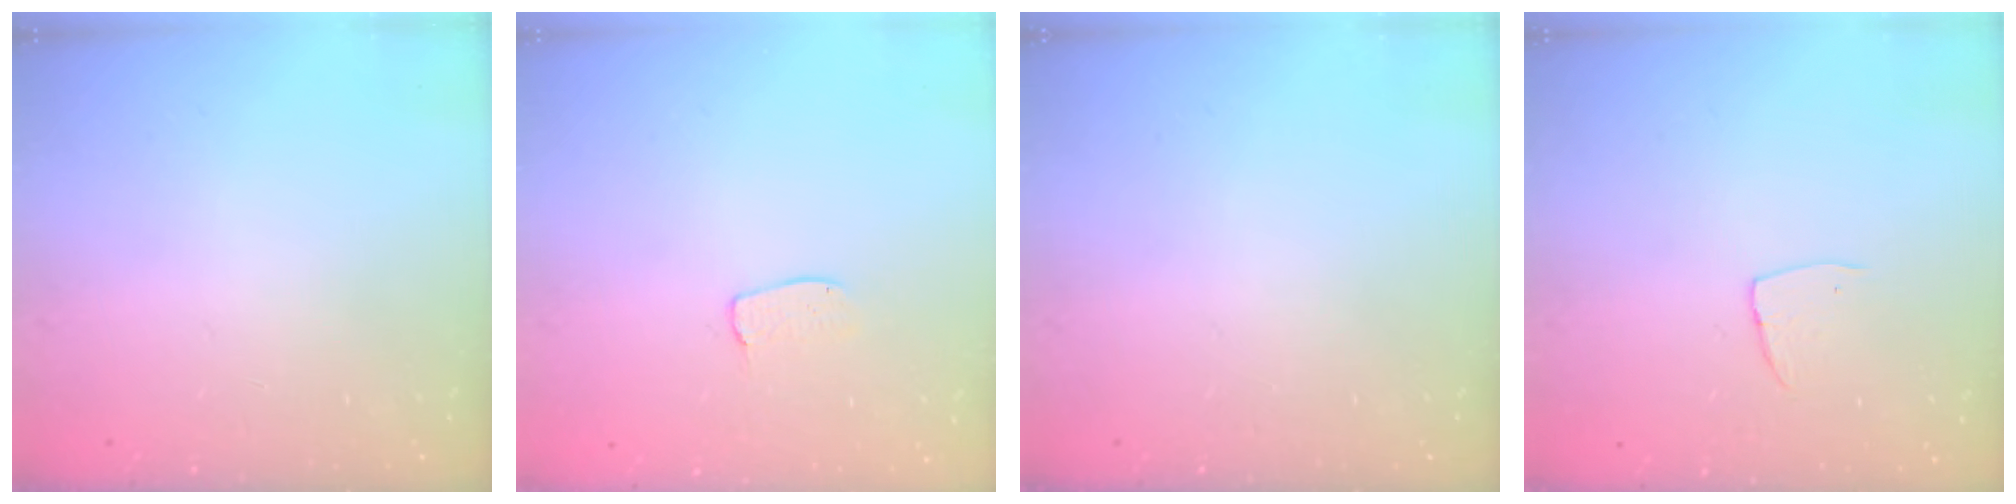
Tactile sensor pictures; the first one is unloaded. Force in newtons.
{"total": 5.8, "press": 5.8, "slide": 0.2}
{"total": 0.0}
{"total": 4.8, "press": 4.8, "slide": 0.4}